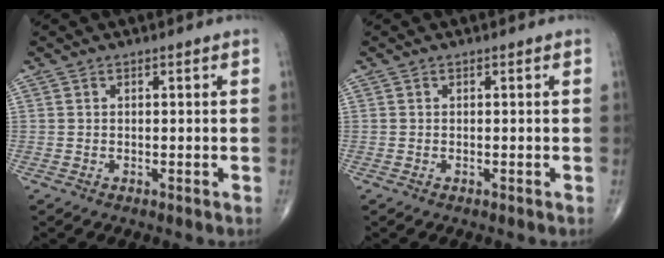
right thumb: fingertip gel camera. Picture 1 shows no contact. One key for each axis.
{"total": 0.0}